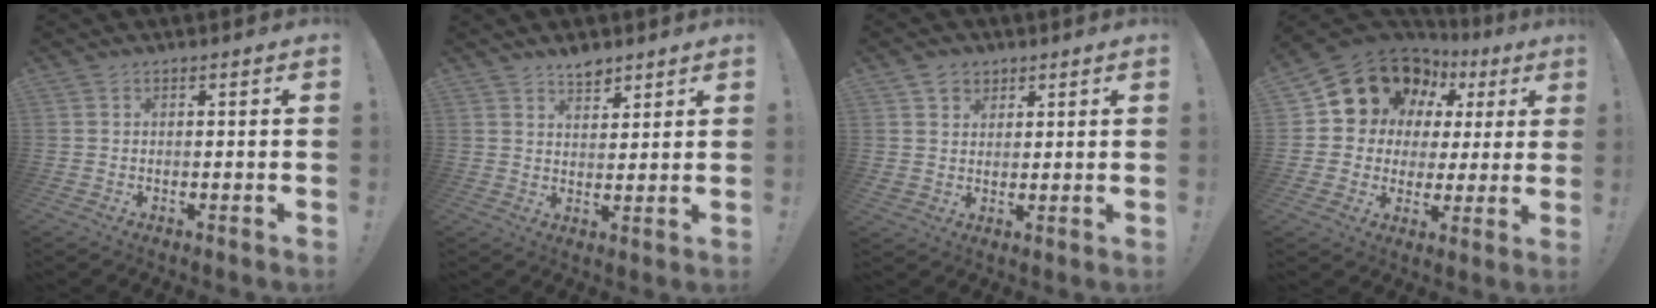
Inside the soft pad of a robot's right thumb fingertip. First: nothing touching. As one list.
[{"total": 4.9, "force": [4.1, 2.2, 1.4], "torque": [-0.011, -0.028, 0.074]}, {"total": 5.4, "force": [3.1, 4.5, 0.6], "torque": [-0.011, -0.017, 0.061]}, {"total": 15.4, "force": [9.4, 10.9, 5.5], "torque": [-0.089, -0.066, 0.187]}]